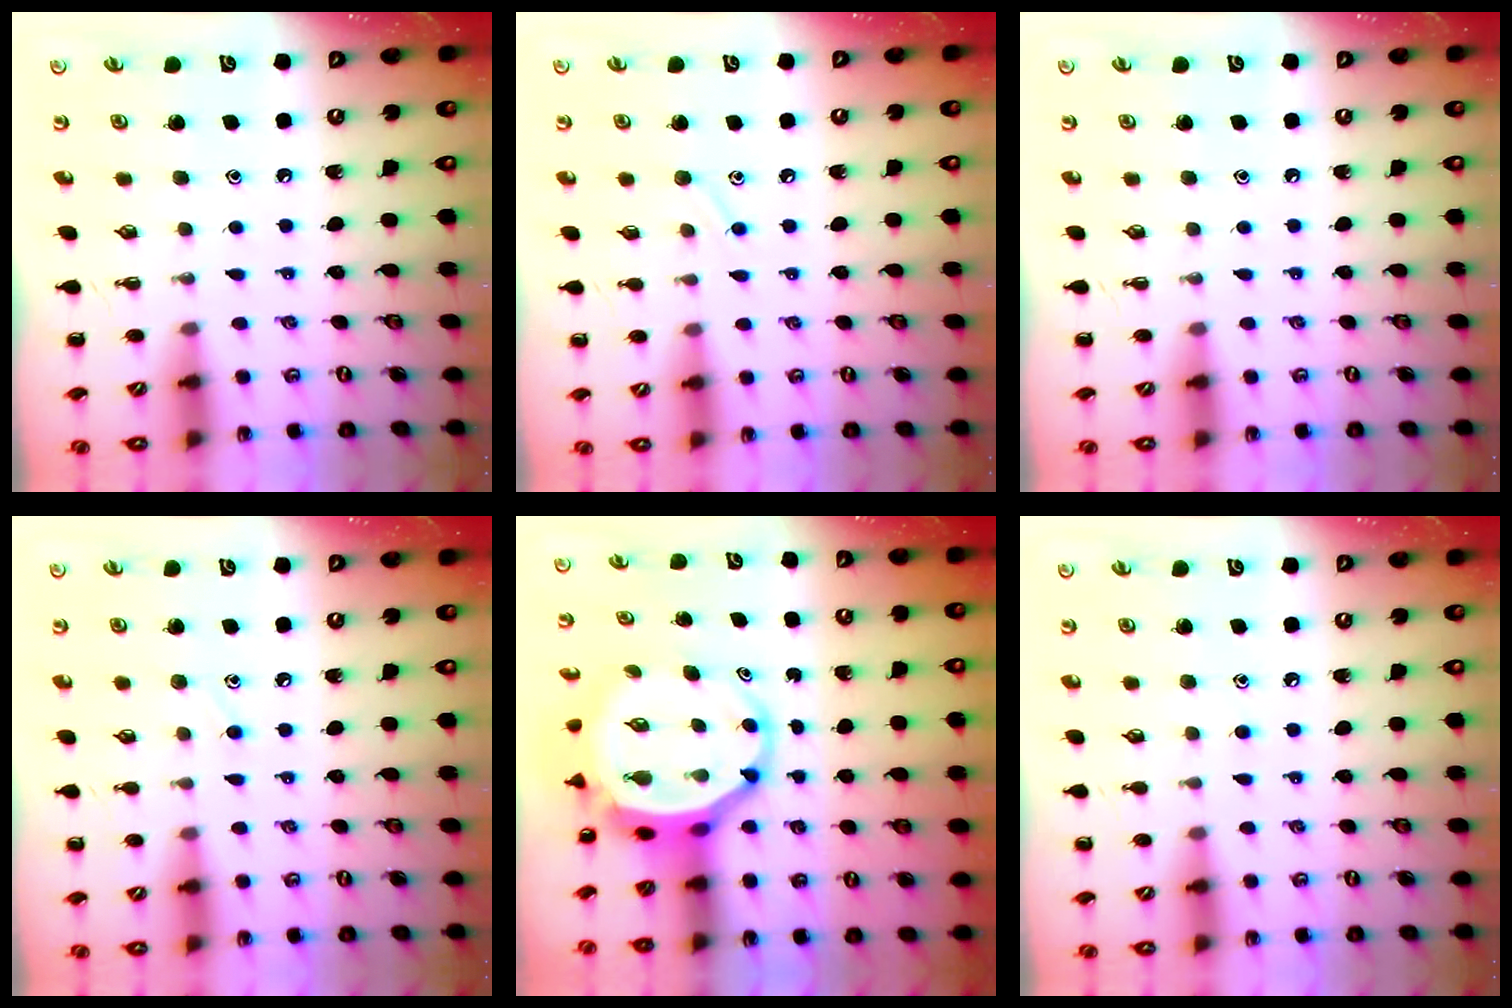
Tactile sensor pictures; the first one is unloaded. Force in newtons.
{"total": 6.8, "press": 6.6, "slide": 1.7}
{"total": 0.0}
{"total": 7.6, "press": 7.2, "slide": 2.6}
{"total": 5.9, "press": 5.7, "slide": 1.8}
{"total": 4.6, "press": 4.3, "slide": 1.7}